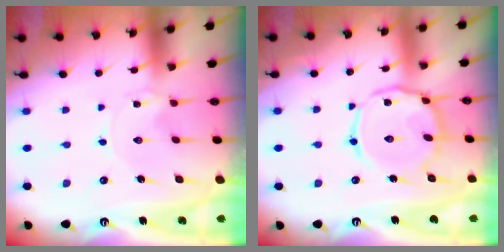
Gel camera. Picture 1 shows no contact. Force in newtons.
{"total": 12.9, "press": 12.9, "slide": 1.0}